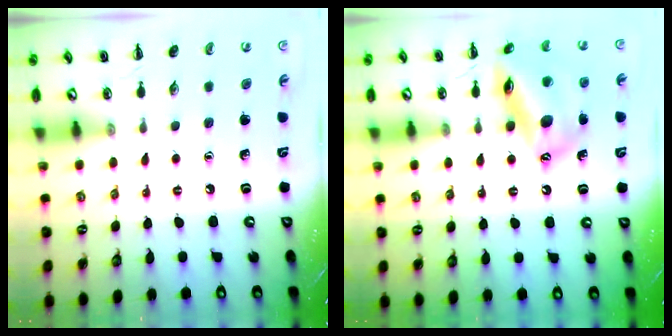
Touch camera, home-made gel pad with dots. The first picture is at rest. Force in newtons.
{"total": 16.1, "press": 15.9, "slide": 2.7}